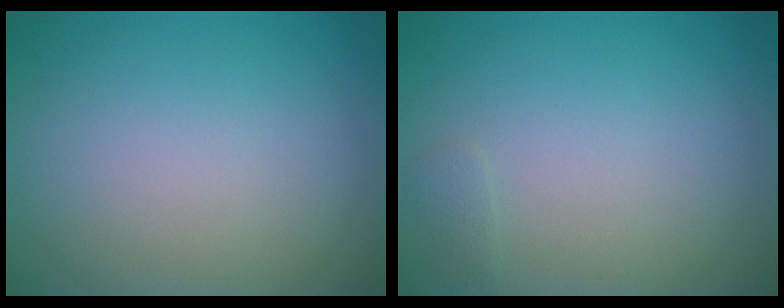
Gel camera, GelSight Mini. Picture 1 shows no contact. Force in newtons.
{"total": 0.7, "press": 0.7, "slide": 0.0}